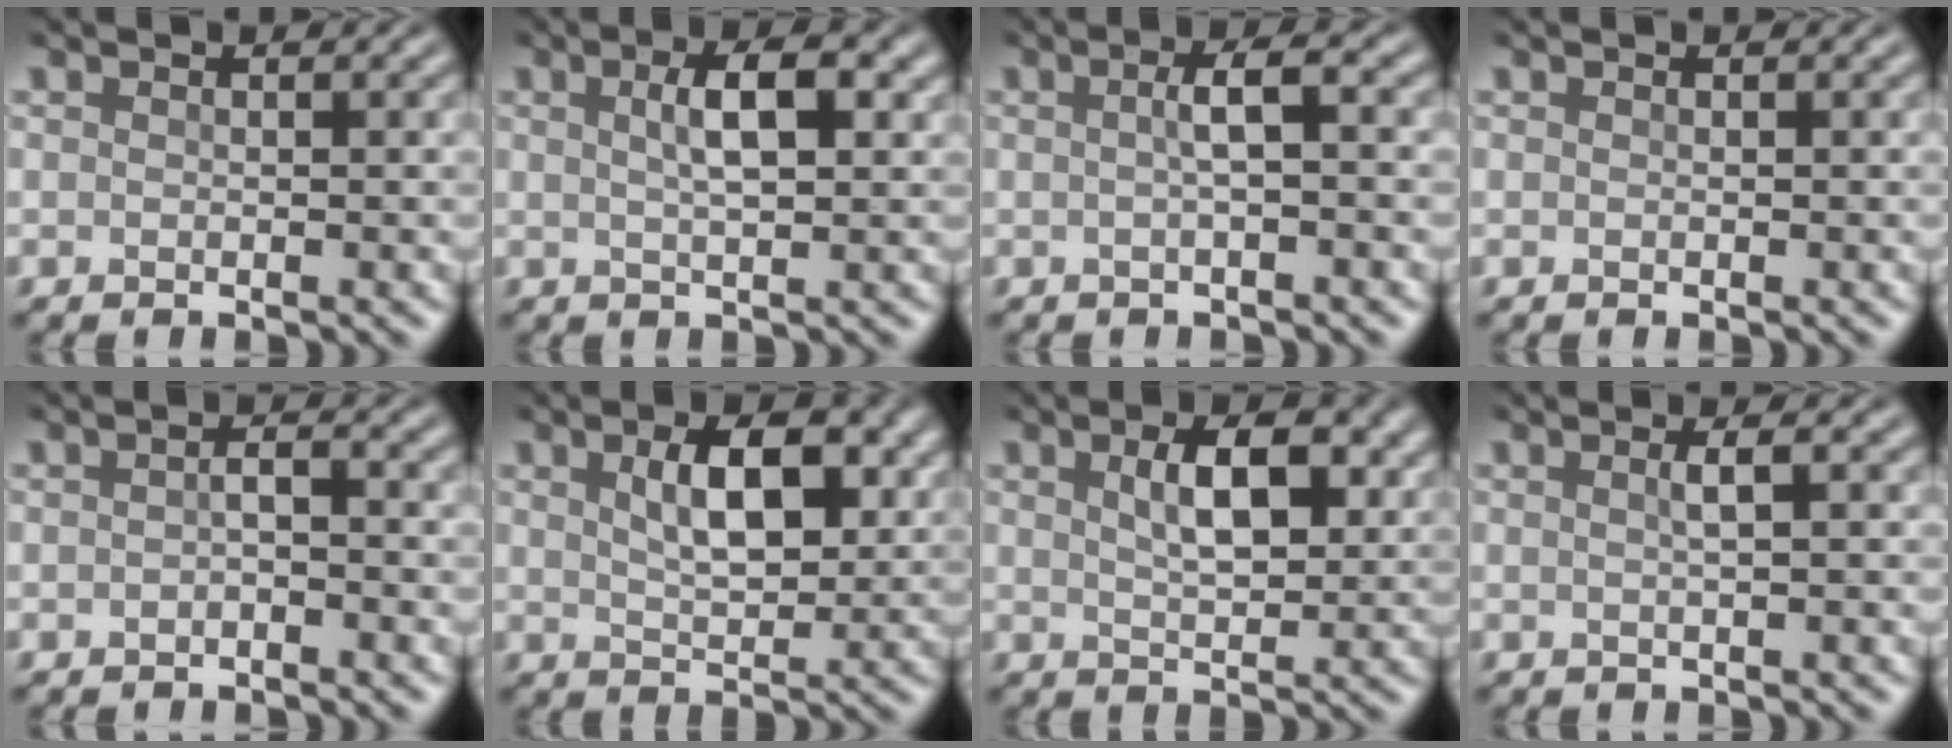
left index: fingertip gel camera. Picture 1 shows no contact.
{"total": 3.6, "force": [1.1, 1.1, 3.3], "torque": [-0.057, 0.008, 0.018]}
{"total": 2.4, "force": [0.1, 0.4, 2.4], "torque": [-0.043, 0.009, -0.001]}
{"total": 0.0}
{"total": 1.2, "force": [-0.5, 0.3, 1.0], "torque": [-0.021, 0.003, -0.010]}
{"total": 5.4, "force": [1.8, 2.6, 4.5], "torque": [-0.078, 0.003, 0.030]}
{"total": 4.9, "force": [1.6, 2.2, 4.1], "torque": [-0.073, 0.004, 0.029]}
{"total": 1.5, "force": [0.2, 0.3, 1.4], "torque": [-0.024, 0.007, 0.000]}